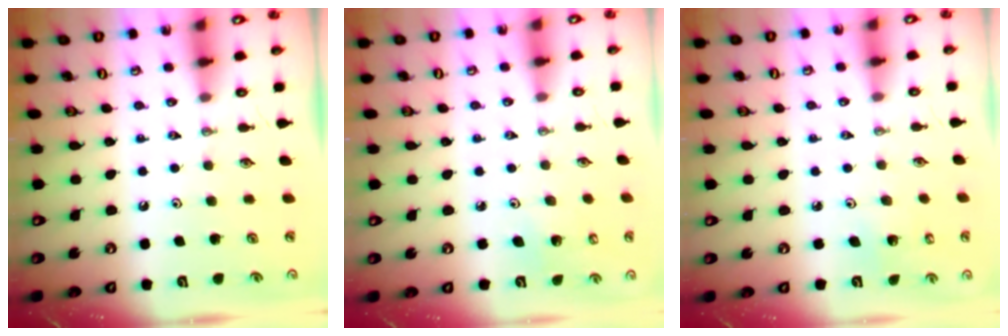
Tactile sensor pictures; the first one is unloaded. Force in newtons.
{"total": 3.0, "press": 2.9, "slide": 0.5}
{"total": 1.7, "press": 1.7, "slide": 0.1}